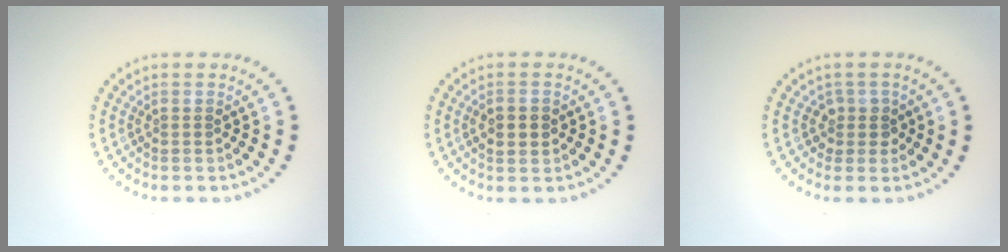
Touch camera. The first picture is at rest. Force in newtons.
{"total": 2.2, "press": 2.2, "slide": 0.2}
{"total": 1.7, "press": 1.3, "slide": 1.0}